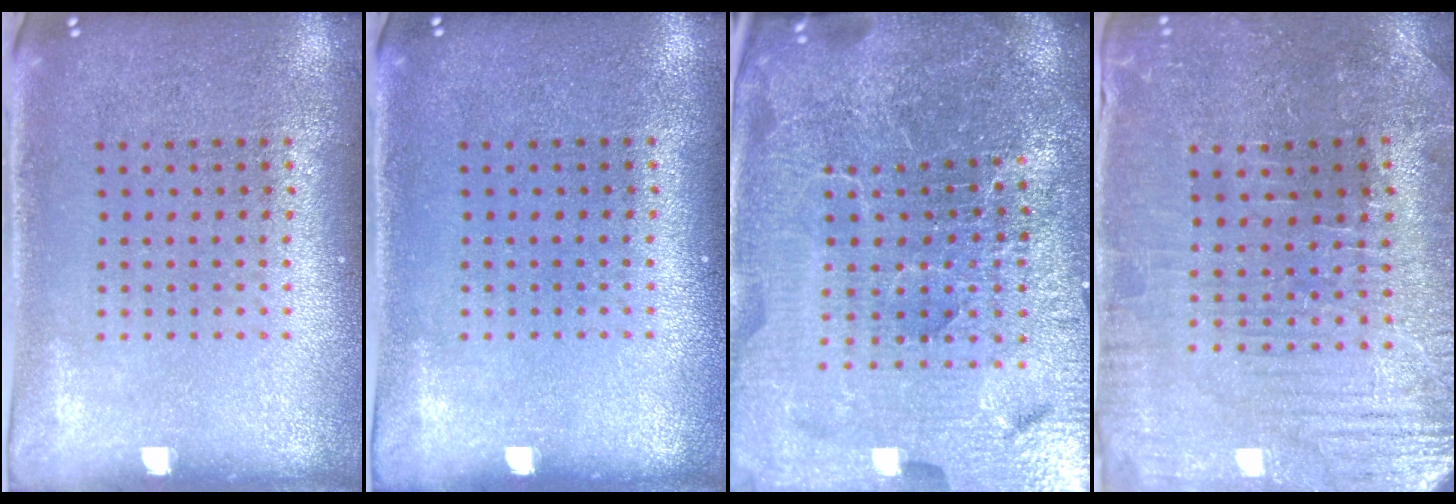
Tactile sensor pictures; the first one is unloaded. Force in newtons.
{"total": 0.0}
{"total": 6.7, "press": 5.9, "slide": 3.2}
{"total": 1.6, "press": 1.6, "slide": 0.4}